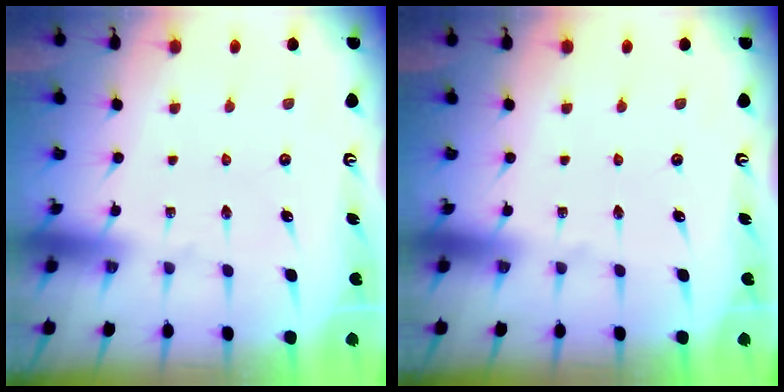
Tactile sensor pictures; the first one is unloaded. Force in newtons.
{"total": 0.0}